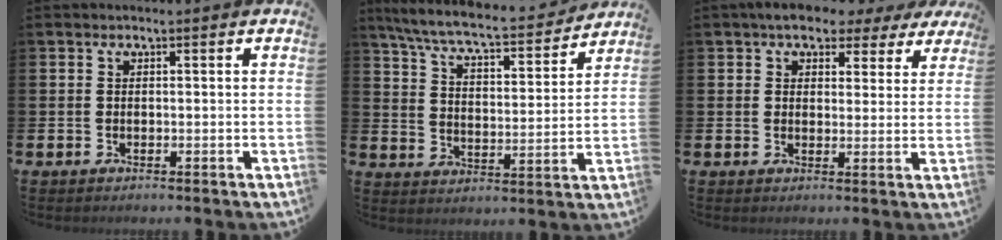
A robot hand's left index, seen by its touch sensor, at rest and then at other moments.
{"total": 7.4, "force": [6.7, 0.8, 2.9], "torque": [-0.089, -0.048, 0.112]}
{"total": 5.5, "force": [4.5, 2.8, 1.5], "torque": [-0.030, -0.016, 0.078]}